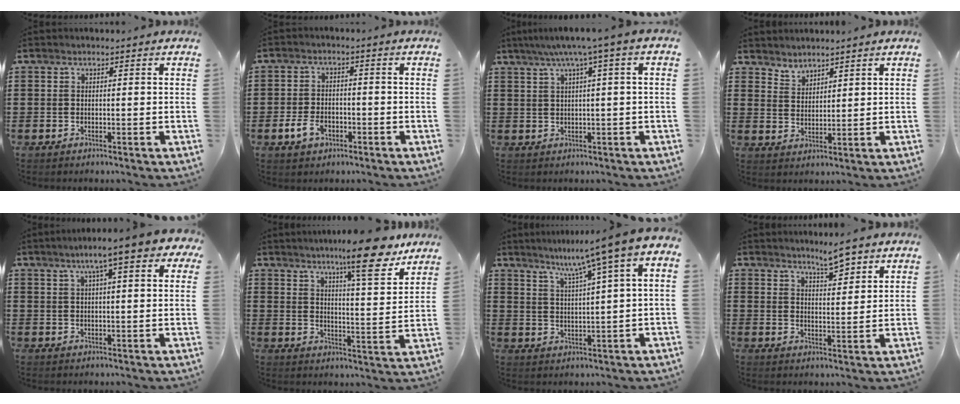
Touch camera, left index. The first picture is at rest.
{"total": 3.9, "force": [-1.9, 2.4, 2.4], "torque": [-0.057, -0.001, -0.038]}
{"total": 4.0, "force": [1.0, -0.5, 3.8], "torque": [-0.076, -0.005, 0.010]}
{"total": 2.8, "force": [2.6, 0.8, -0.6], "torque": [0.001, -0.006, 0.050]}
{"total": 6.9, "force": [3.7, 0.4, 5.9], "torque": [-0.113, 0.004, 0.059]}
{"total": 11.5, "force": [8.9, 0.7, 7.2], "torque": [-0.115, -0.045, 0.143]}
{"total": 6.7, "force": [3.8, -0.4, 5.6], "torque": [-0.113, -0.033, 0.052]}
{"total": 4.8, "force": [4.1, 0.9, 2.4], "torque": [-0.040, -0.013, 0.069]}